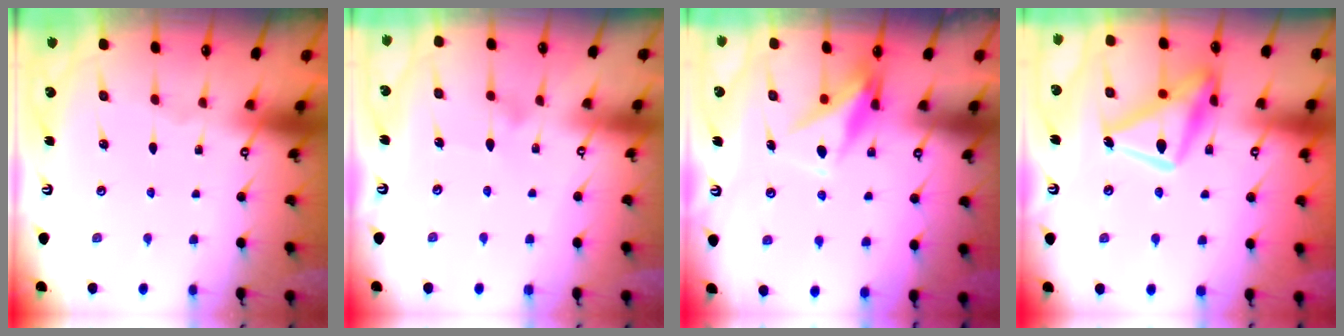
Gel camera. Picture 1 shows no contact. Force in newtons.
{"total": 6.3, "press": 6.3, "slide": 0.3}
{"total": 10.0, "press": 9.9, "slide": 1.7}
{"total": 18.2, "press": 18.1, "slide": 1.5}